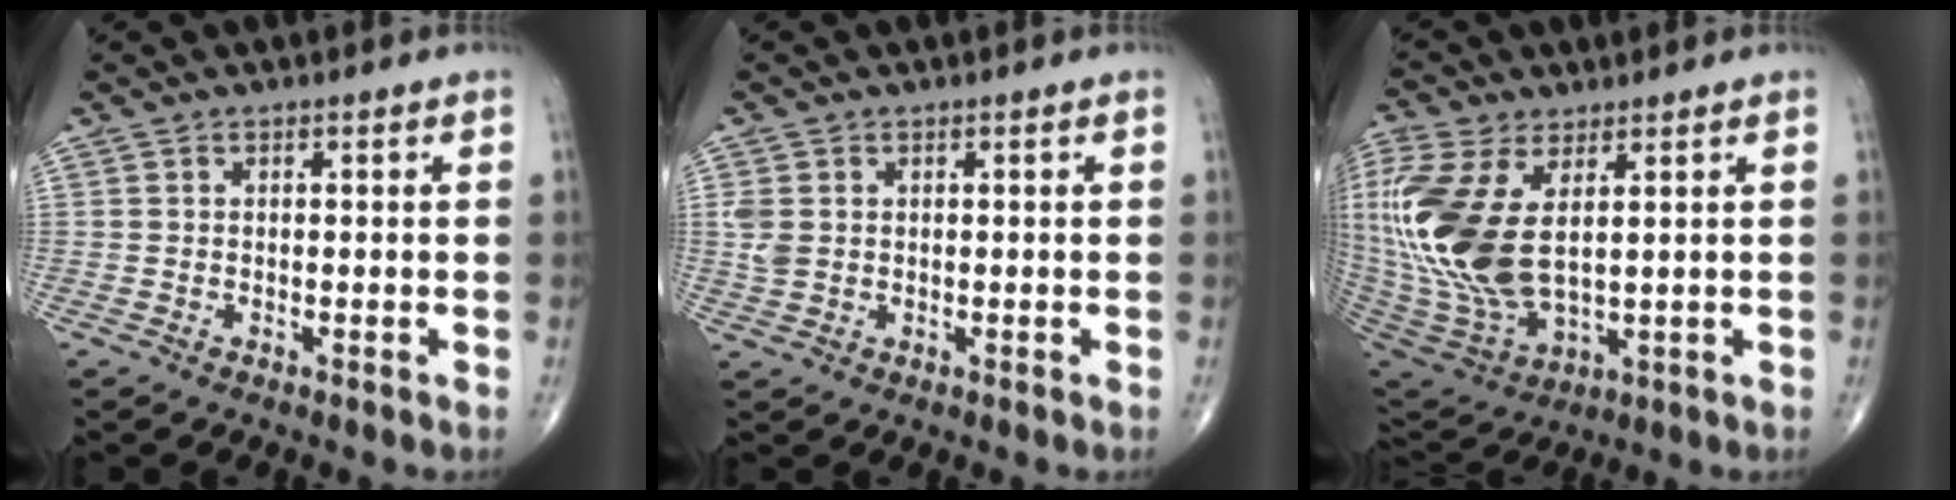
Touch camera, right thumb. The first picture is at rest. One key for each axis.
{"total": 3.1, "fx": 0.4, "fy": 2.4, "fz": 2.0, "tx": -0.050, "ty": 0.002, "tz": 0.012}
{"total": 21.0, "fx": 3.8, "fy": 10.9, "fz": 17.6, "tx": -0.407, "ty": -0.026, "tz": 0.083}